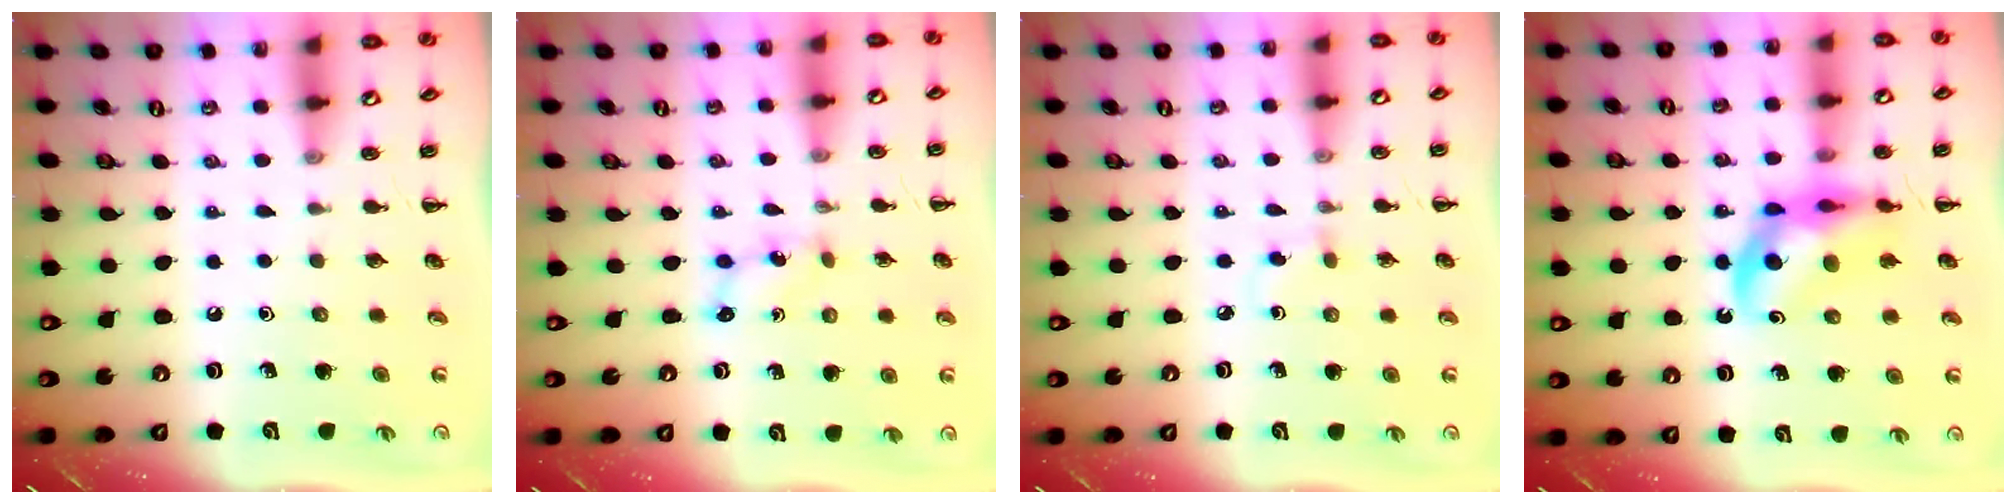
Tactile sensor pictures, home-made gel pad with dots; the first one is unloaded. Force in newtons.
{"total": 2.5, "press": 2.4, "slide": 0.7}
{"total": 2.6, "press": 2.4, "slide": 1.2}
{"total": 12.9, "press": 12.4, "slide": 3.7}